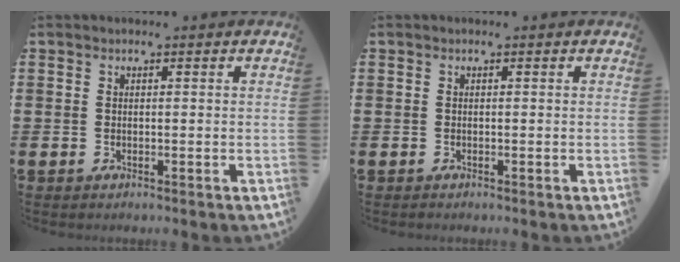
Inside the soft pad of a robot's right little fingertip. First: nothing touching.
{"total": 0.0}